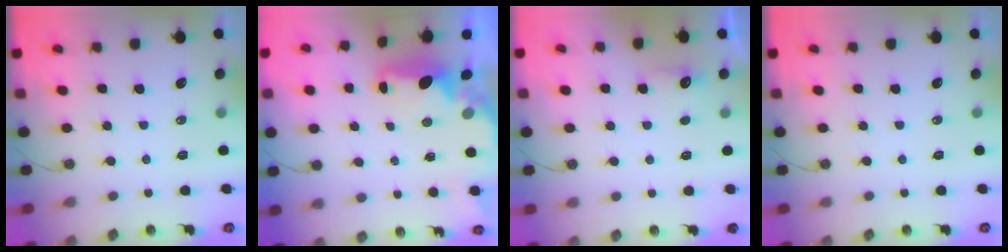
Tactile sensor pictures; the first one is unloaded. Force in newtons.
{"total": 3.0, "press": 2.9, "slide": 0.6}
{"total": 3.9, "press": 3.8, "slide": 1.1}
{"total": 0.0}